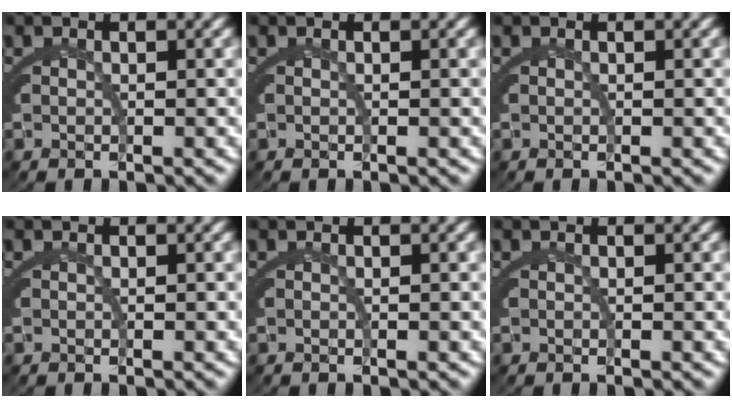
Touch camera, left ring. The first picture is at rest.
{"total": 0.0}
{"total": 0.0}
{"total": 0.0}
{"total": 0.0}
{"total": 0.0}